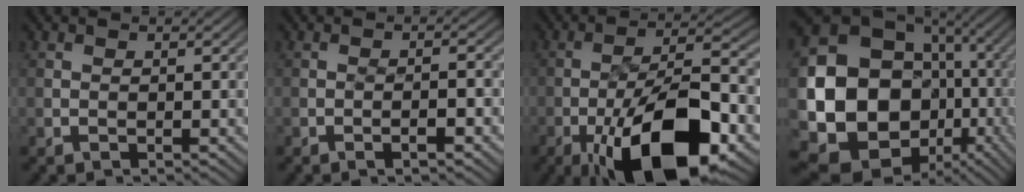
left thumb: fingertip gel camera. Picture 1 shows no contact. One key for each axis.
{"total": 2.6, "fx": -1.3, "fy": 0.3, "fz": 2.3, "tx": -0.037, "ty": 0.008, "tz": -0.024}
{"total": 17.0, "fx": -7.9, "fy": 5.9, "fz": 13.8, "tx": -0.219, "ty": 0.003, "tz": -0.149}
{"total": 21.5, "fx": -3.4, "fy": 18.6, "fz": 10.3, "tx": -0.217, "ty": -0.054, "tz": -0.049}